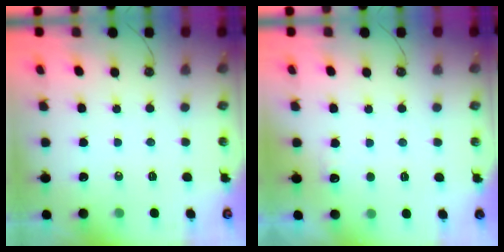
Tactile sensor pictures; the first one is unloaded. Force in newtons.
{"total": 2.5, "press": 2.3, "slide": 0.9}